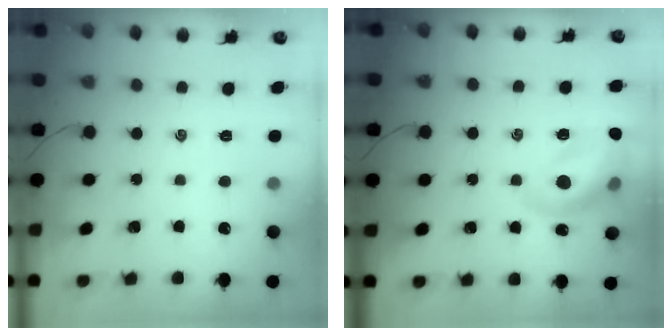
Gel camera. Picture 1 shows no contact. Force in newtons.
{"total": 15.9, "press": 15.7, "slide": 2.7}